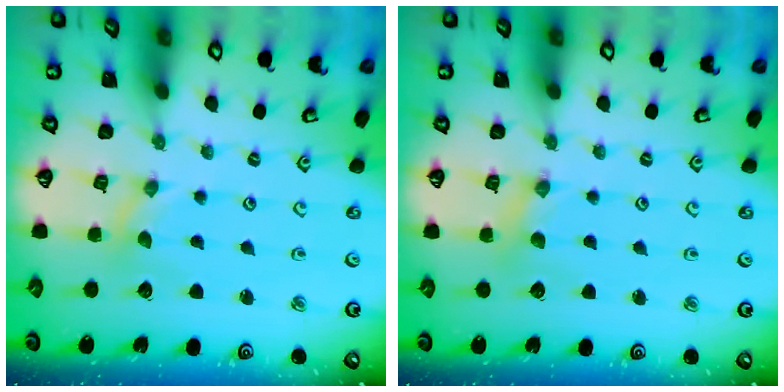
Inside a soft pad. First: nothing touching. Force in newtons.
{"total": 1.4, "press": 1.4, "slide": 0.3}